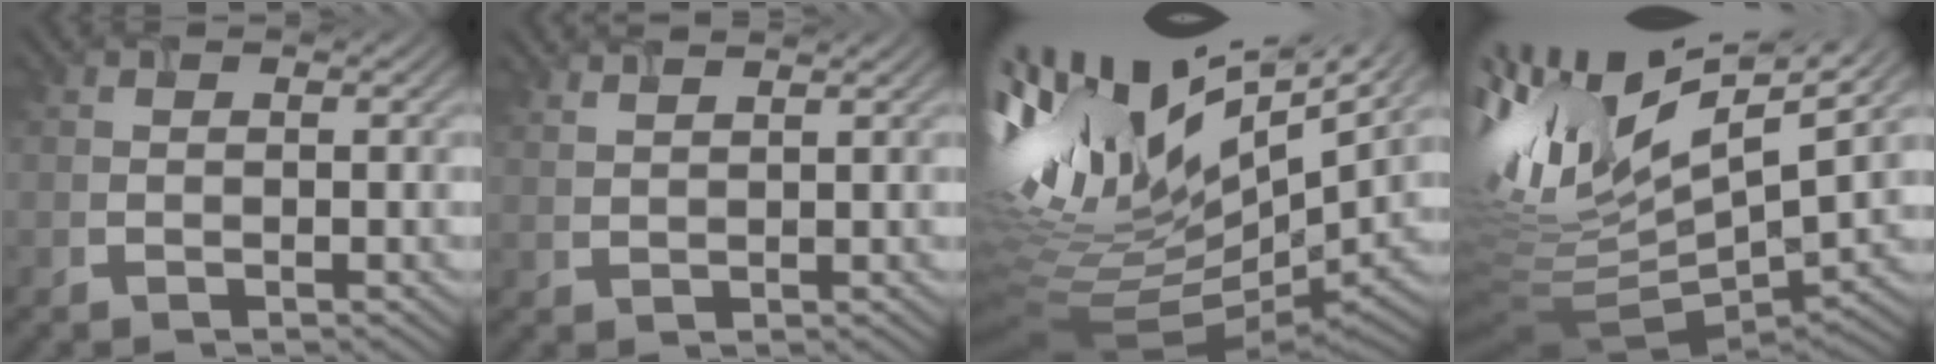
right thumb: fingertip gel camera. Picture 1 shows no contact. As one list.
[{"total": 2.4, "force": [2.3, -0.2, 0.3], "torque": [-0.012, 0.004, 0.048]}, {"total": 16.2, "force": [6.8, 6.4, 13.2], "torque": [-0.265, 0.023, 0.155]}, {"total": 15.4, "force": [4.7, 5.9, 13.4], "torque": [-0.323, 0.005, 0.105]}]